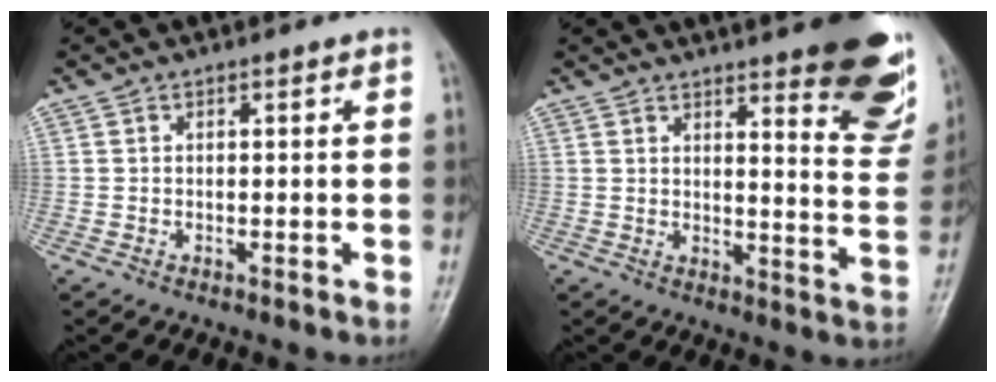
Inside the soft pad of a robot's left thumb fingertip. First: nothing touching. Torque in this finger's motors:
{"motor_torque": [1.75, 1.09, 0.89, -1.02, 0.01]}